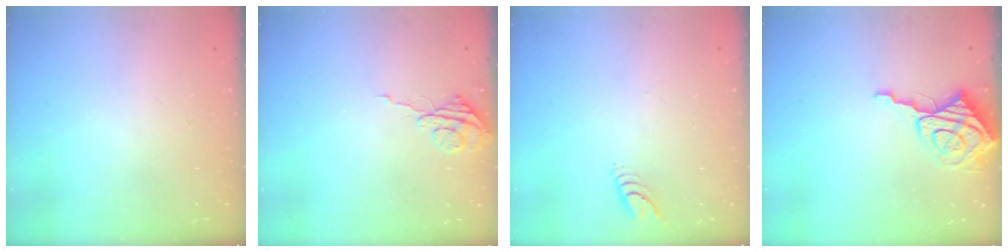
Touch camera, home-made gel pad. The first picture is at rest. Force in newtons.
{"total": 5.7, "press": 5.7, "slide": 0.5}
{"total": 4.7, "press": 4.6, "slide": 0.4}
{"total": 8.5, "press": 8.4, "slide": 0.8}